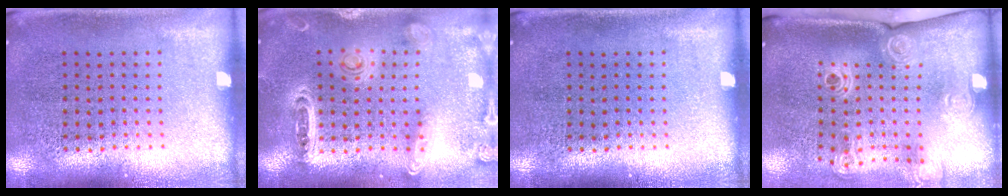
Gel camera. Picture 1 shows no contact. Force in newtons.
{"total": 1.3, "press": 1.3, "slide": 0.2}
{"total": 0.0}
{"total": 2.2, "press": 1.6, "slide": 1.5}